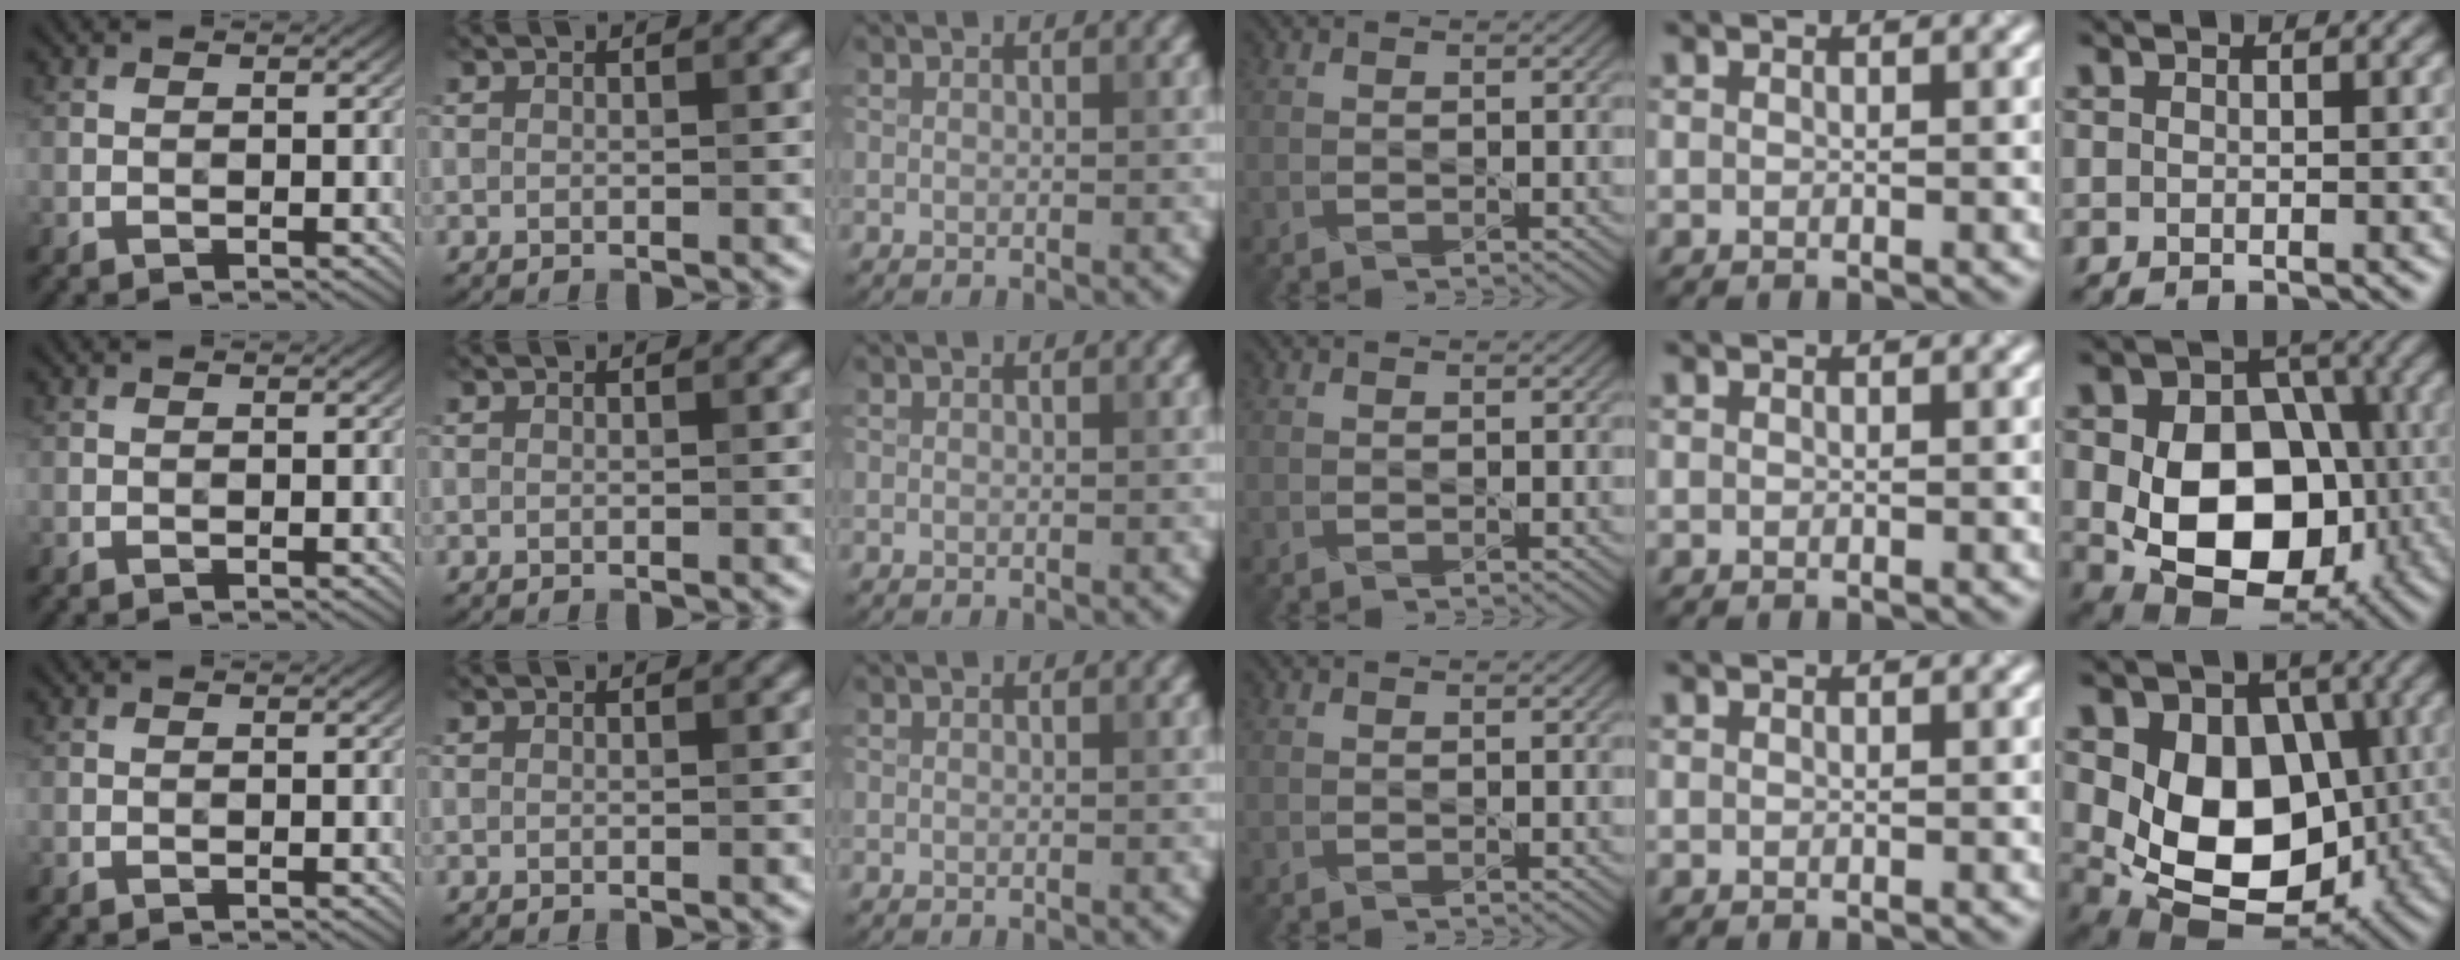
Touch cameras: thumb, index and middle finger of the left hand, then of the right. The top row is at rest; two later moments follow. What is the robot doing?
{"motion": "pour", "object": "pitcher"}